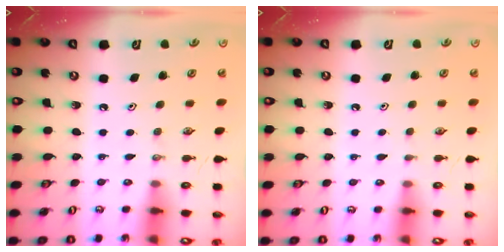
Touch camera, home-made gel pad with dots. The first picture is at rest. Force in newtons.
{"total": 1.3, "press": 1.2, "slide": 0.3}